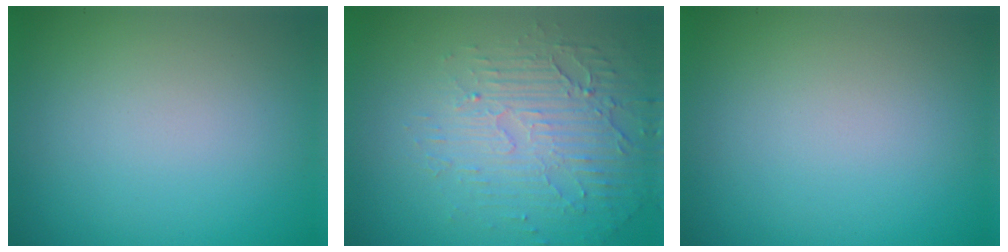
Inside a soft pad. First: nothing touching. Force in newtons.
{"total": 5.7, "press": 3.3, "slide": 4.7}
{"total": 0.0}